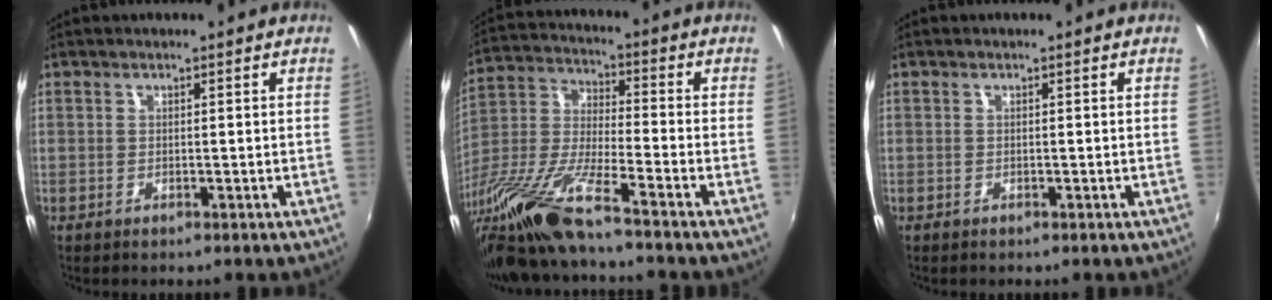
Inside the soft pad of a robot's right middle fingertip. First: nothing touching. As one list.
[{"total": 16.6, "force": [-12.9, 0.3, 10.5], "torque": [-0.218, -0.034, -0.256]}, {"total": 0.0}]